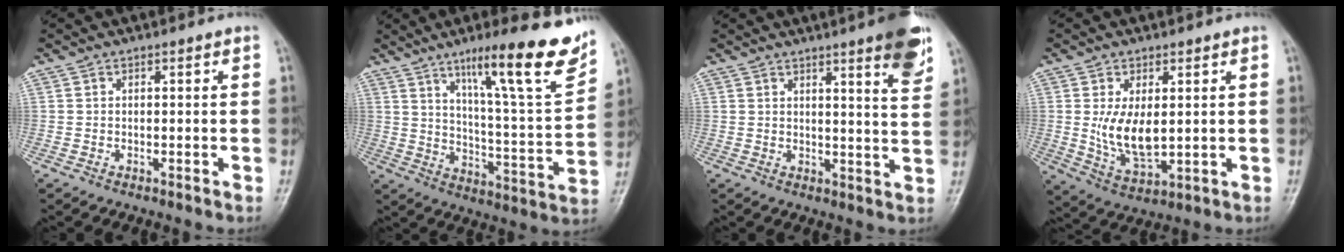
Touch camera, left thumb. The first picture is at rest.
{"total": 20.1, "force": [12.5, 2.8, 15.4], "torque": [-0.201, -0.062, 0.193]}
{"total": 8.8, "force": [5.4, 0.9, 6.9], "torque": [-0.078, -0.030, 0.066]}
{"total": 8.4, "force": [0.9, 4.5, 7.1], "torque": [-0.122, -0.019, 0.032]}